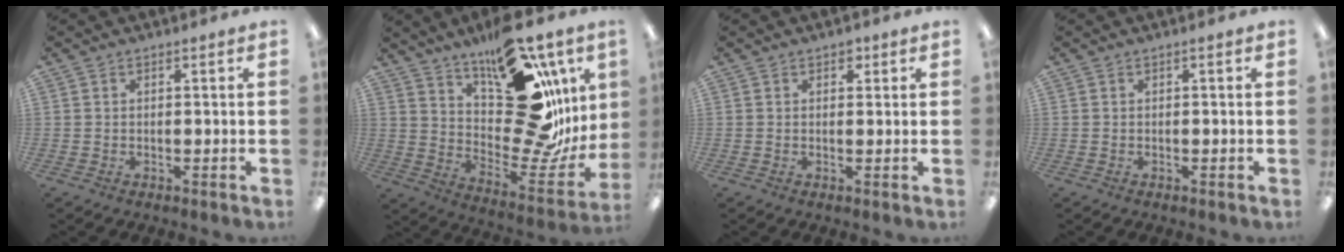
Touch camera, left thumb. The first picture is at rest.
{"total": 26.4, "force": [11.4, 13.3, 19.7], "torque": [-0.264, -0.083, 0.210]}
{"total": 2.1, "force": [1.3, 1.3, 1.0], "torque": [-0.005, -0.003, 0.019]}
{"total": 0.0}